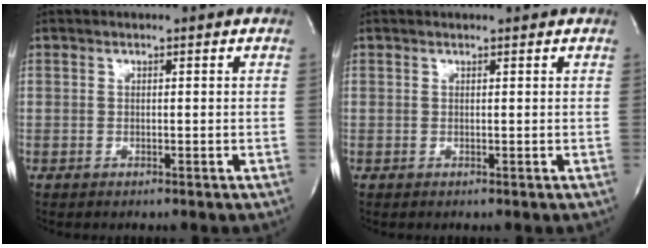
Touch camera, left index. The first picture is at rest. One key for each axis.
{"total": 1.1, "fx": 1.1, "fy": 0.0, "fz": 0.2, "tx": -0.008, "ty": 0.008, "tz": 0.016}